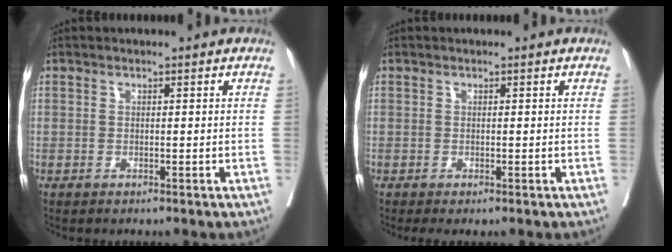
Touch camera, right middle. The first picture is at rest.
{"total": 0.8, "force": [-0.5, 0.3, 0.6], "torque": [-0.007, -0.003, -0.005]}